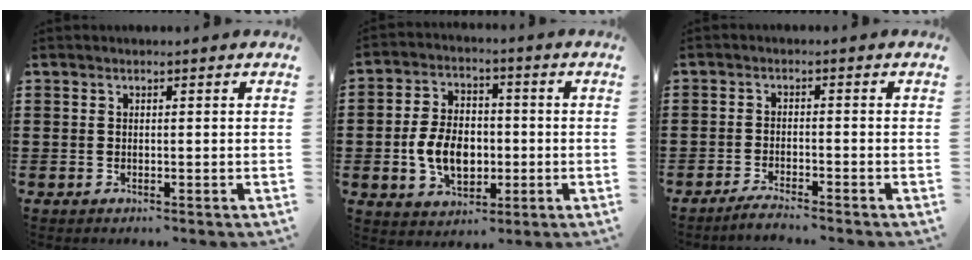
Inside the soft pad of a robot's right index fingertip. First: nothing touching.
{"total": 8.0, "force": [-1.5, 5.4, 5.8], "torque": [-0.119, 0.003, -0.030]}
{"total": 2.4, "force": [-2.3, -0.3, 0.7], "torque": [-0.014, -0.001, -0.043]}